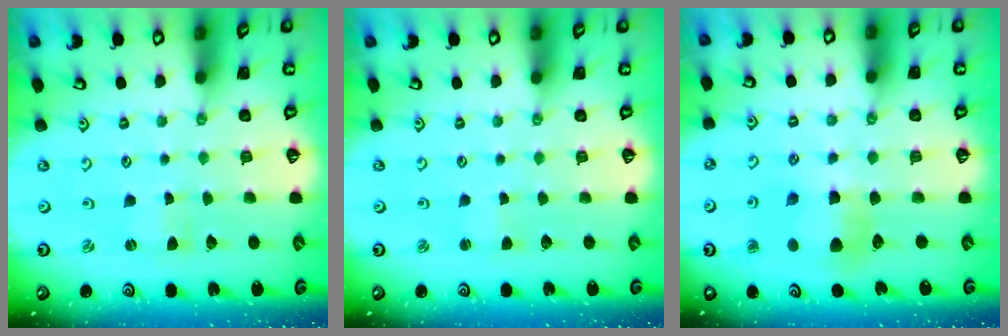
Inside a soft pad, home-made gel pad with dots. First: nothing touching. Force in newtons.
{"total": 1.6, "press": 1.6, "slide": 0.3}
{"total": 6.7, "press": 6.7, "slide": 0.6}